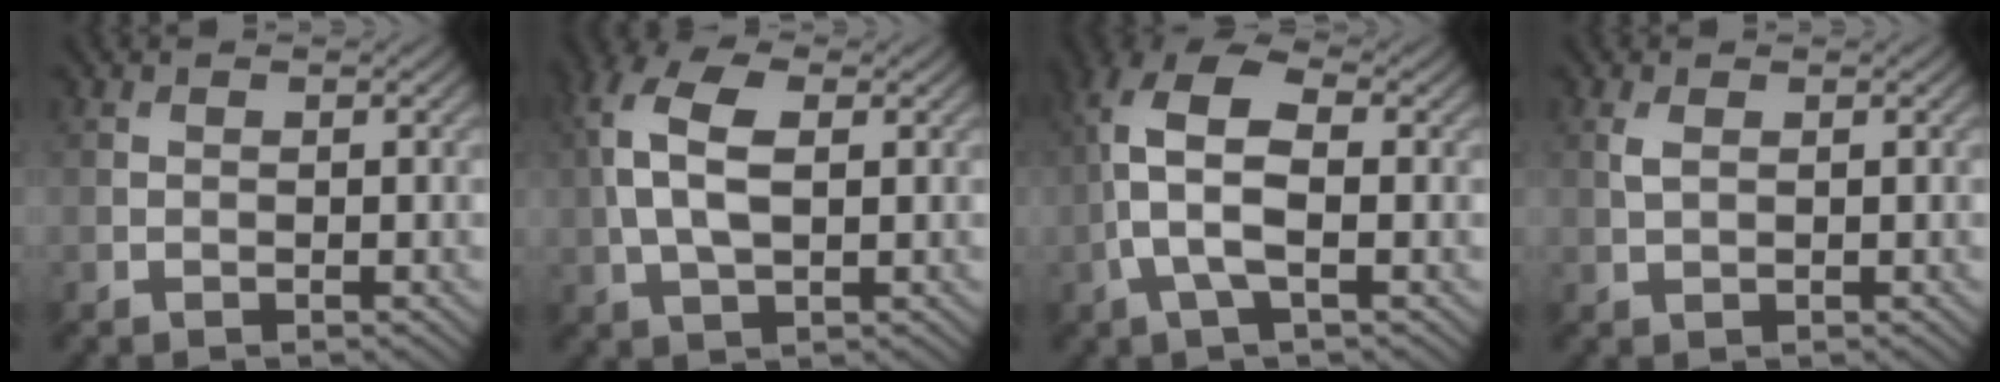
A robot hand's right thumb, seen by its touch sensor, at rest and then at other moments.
{"total": 8.4, "force": [1.1, 4.4, 7.1], "torque": [-0.171, 0.015, 0.014]}
{"total": 8.6, "force": [-0.5, 3.7, 7.7], "torque": [-0.172, 0.021, -0.021]}
{"total": 1.4, "force": [0.5, 0.6, 1.1], "torque": [-0.032, 0.001, 0.012]}